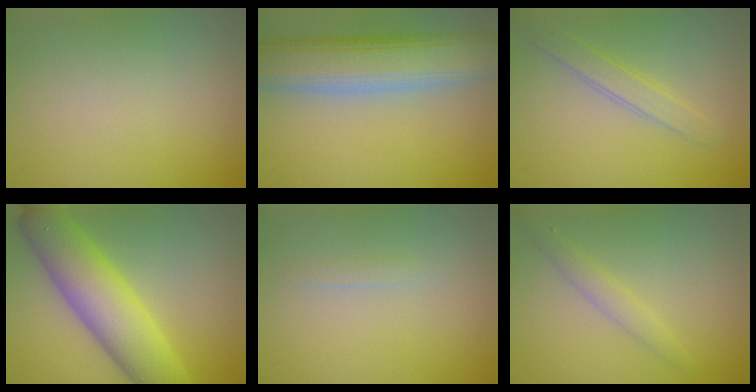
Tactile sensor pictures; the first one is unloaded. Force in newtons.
{"total": 8.9, "press": 8.9, "slide": 0.8}
{"total": 2.2, "press": 2.2, "slide": 0.1}
{"total": 8.2, "press": 8.2, "slide": 0.2}
{"total": 0.6, "press": 0.6, "slide": 0.0}
{"total": 1.7, "press": 1.7, "slide": 0.0}